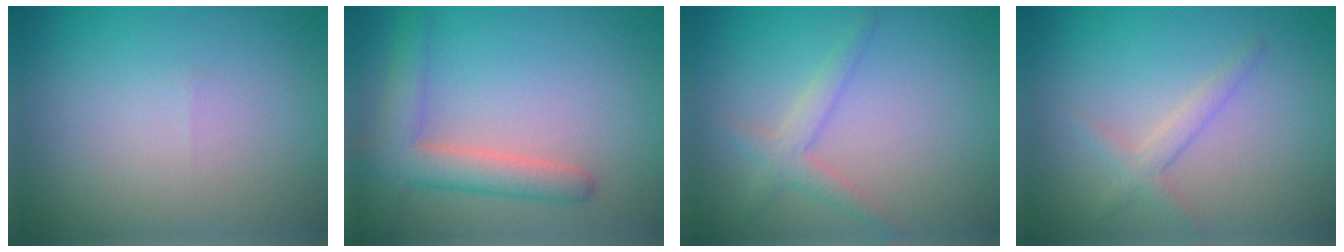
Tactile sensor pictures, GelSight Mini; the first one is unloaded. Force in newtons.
{"total": 4.3, "press": 4.3, "slide": 0.2}
{"total": 2.2, "press": 2.2, "slide": 0.1}
{"total": 1.8, "press": 1.8, "slide": 0.1}